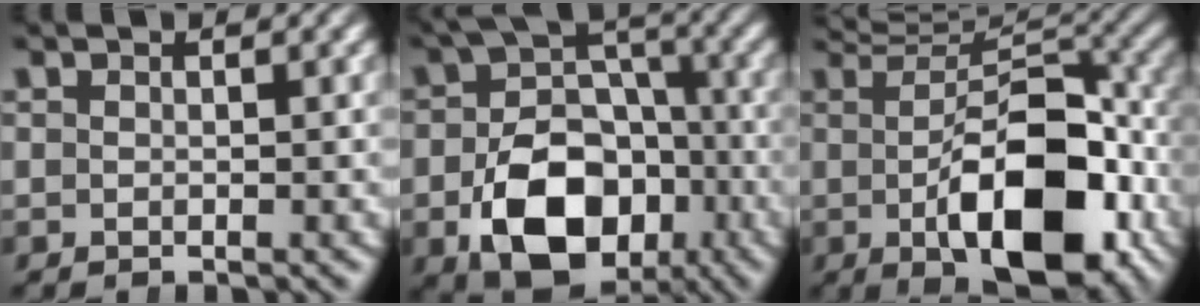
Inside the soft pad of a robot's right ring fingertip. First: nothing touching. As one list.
[{"total": 11.3, "force": [-3.4, 7.7, 7.6], "torque": [-0.128, -0.023, -0.045]}, {"total": 13.4, "force": [-2.2, 5.7, 11.9], "torque": [-0.159, -0.012, -0.023]}]